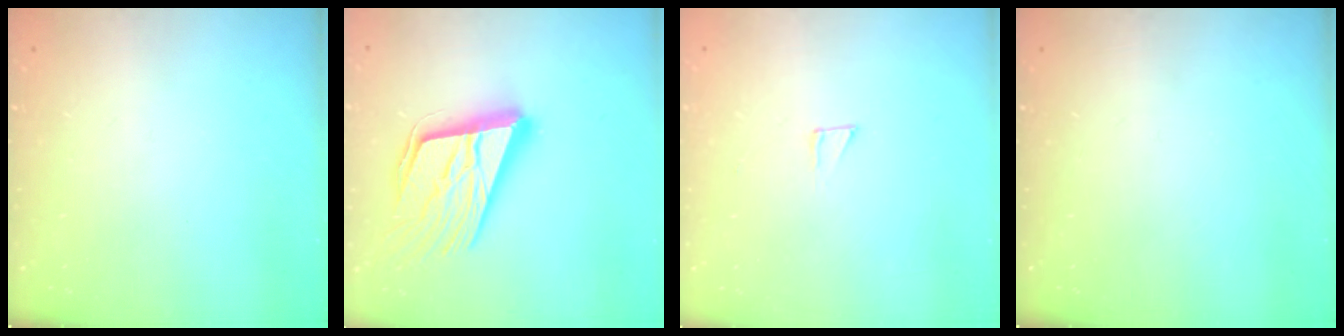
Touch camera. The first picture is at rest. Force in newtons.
{"total": 23.6, "press": 23.1, "slide": 4.9}
{"total": 2.3, "press": 2.3, "slide": 0.2}
{"total": 0.0}